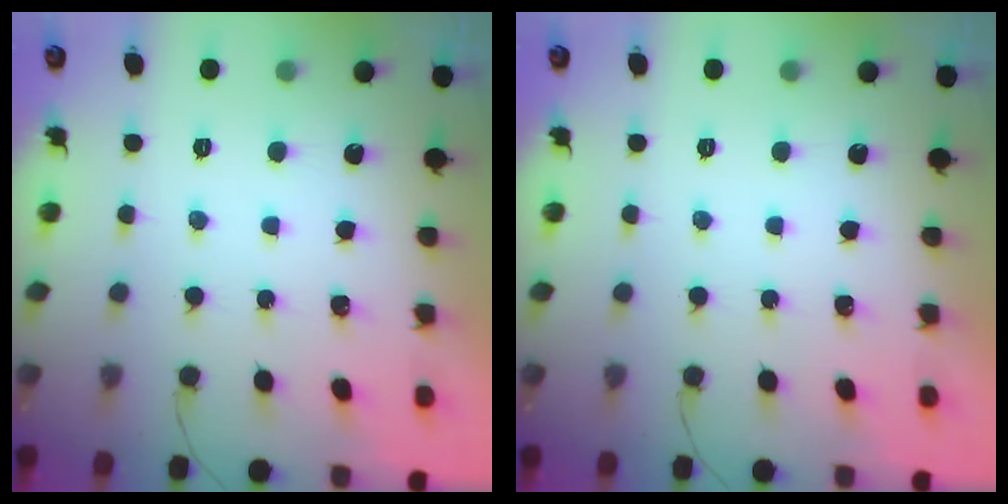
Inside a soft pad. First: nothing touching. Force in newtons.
{"total": 0.0}